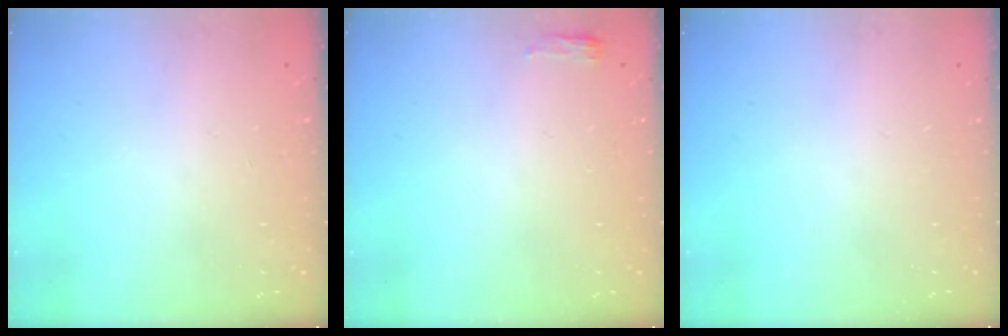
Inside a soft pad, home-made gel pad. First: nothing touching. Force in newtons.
{"total": 2.8, "press": 2.6, "slide": 1.1}
{"total": 0.0}